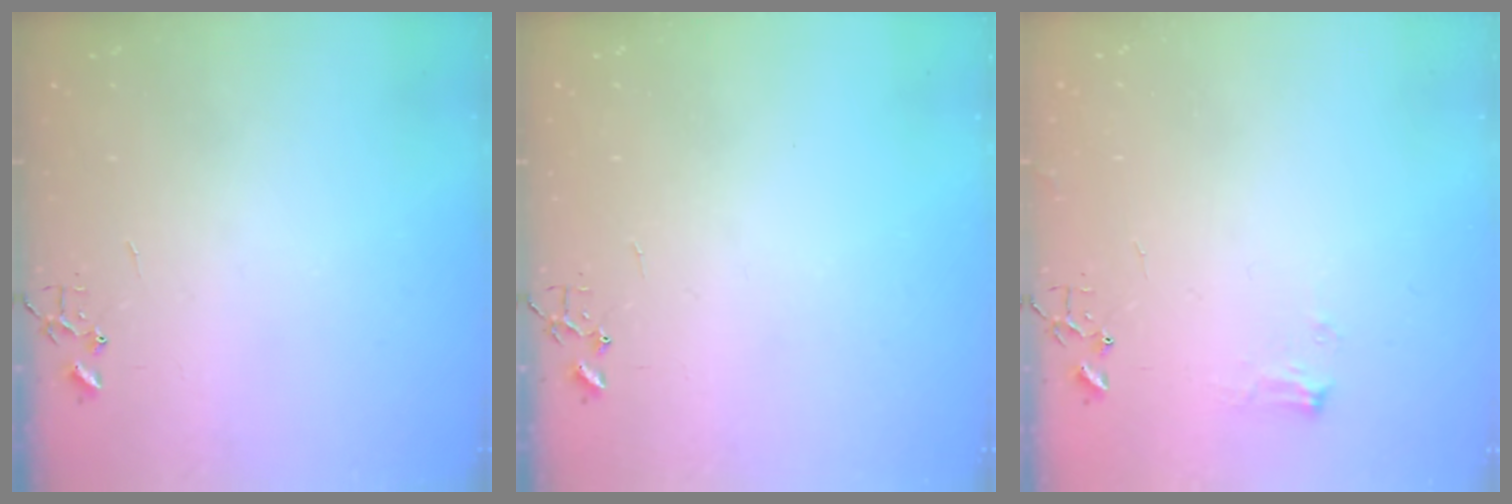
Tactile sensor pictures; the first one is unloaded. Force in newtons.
{"total": 0.0}
{"total": 6.8, "press": 6.8, "slide": 0.8}